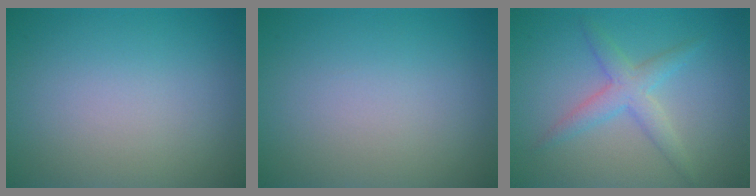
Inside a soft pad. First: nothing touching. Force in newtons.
{"total": 0.0}
{"total": 2.9, "press": 2.9, "slide": 0.0}